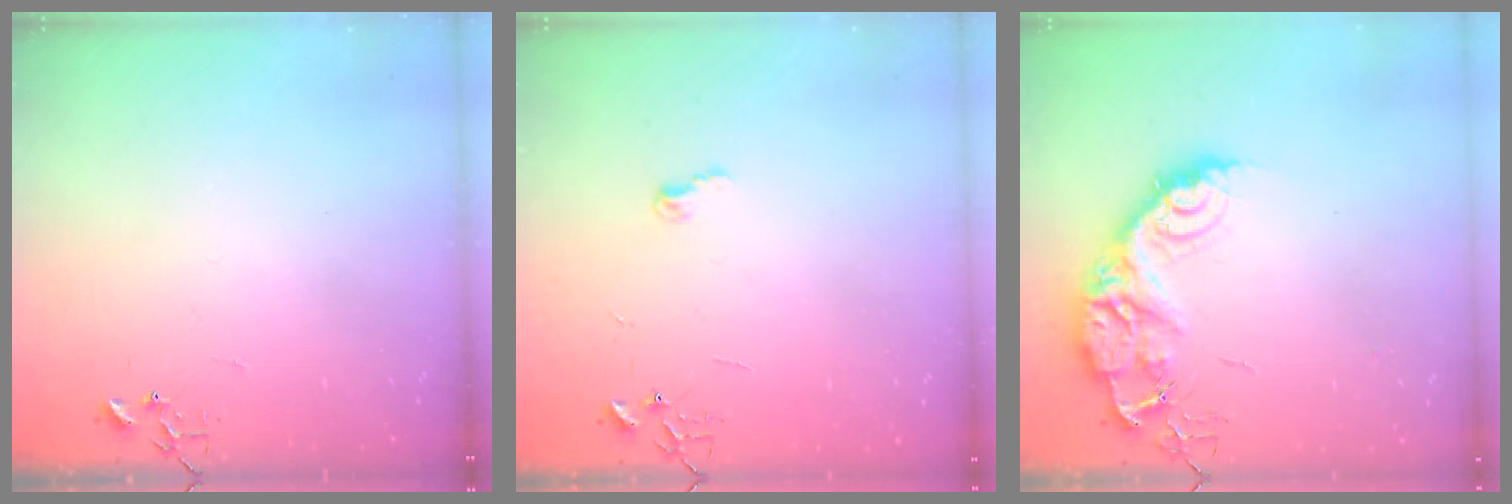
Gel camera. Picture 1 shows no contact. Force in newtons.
{"total": 5.9, "press": 5.9, "slide": 0.4}
{"total": 16.1, "press": 16.0, "slide": 1.5}